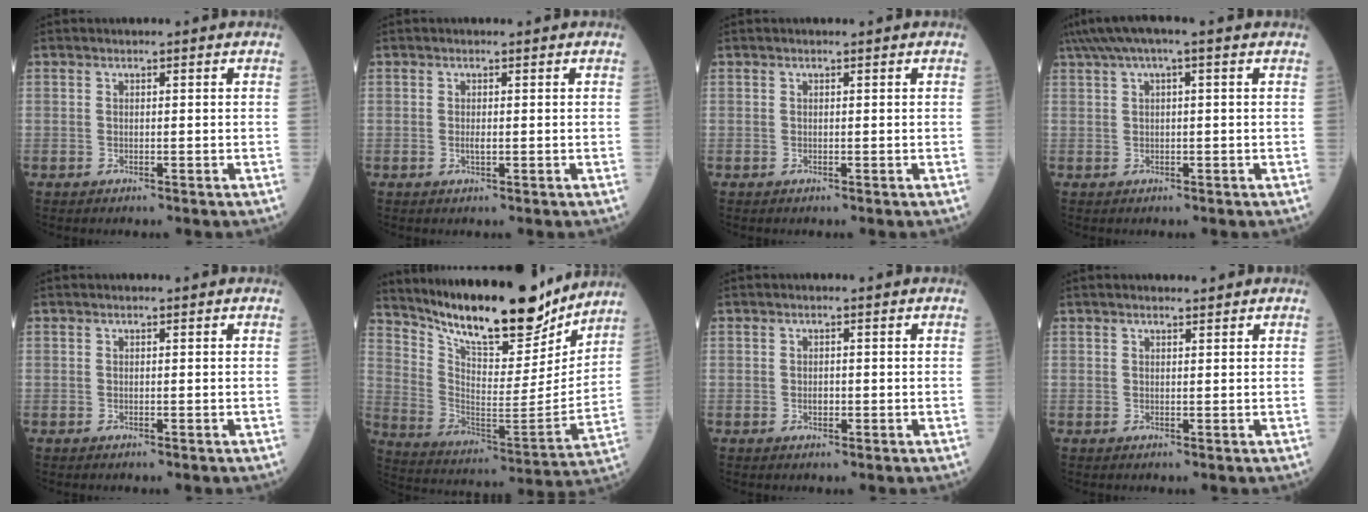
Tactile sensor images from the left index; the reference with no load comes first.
{"total": 0.8, "force": [-0.1, 0.3, 0.7], "torque": [-0.014, -0.003, -0.002]}
{"total": 0.0}
{"total": 5.2, "force": [2.8, 0.5, 4.3], "torque": [-0.085, 0.037, 0.050]}
{"total": 0.0}
{"total": 21.2, "force": [18.5, 4.5, 9.2], "torque": [-0.163, -0.033, 0.295]}
{"total": 1.0, "force": [-0.3, 0.7, 0.6], "torque": [-0.011, -0.001, -0.005]}
{"total": 1.7, "force": [1.6, 0.2, 0.5], "torque": [-0.006, 0.011, 0.026]}